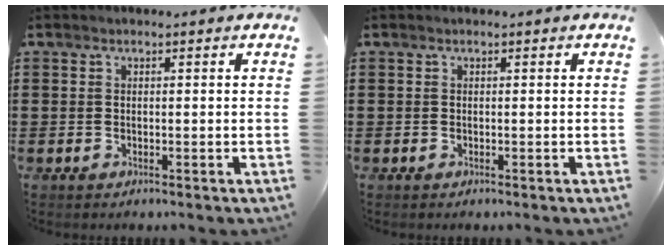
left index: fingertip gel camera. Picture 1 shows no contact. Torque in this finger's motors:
{"motor_torque": [0.00, 0.00, 0.00, -0.01]}